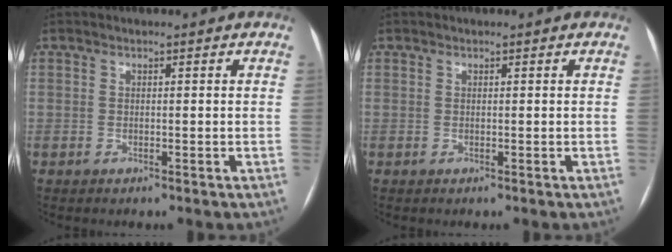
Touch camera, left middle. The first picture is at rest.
{"total": 0.0}